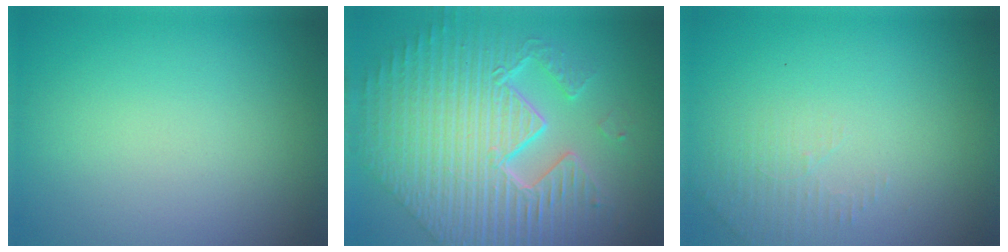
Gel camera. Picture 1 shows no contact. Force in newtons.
{"total": 11.7, "press": 7.5, "slide": 9.0}
{"total": 1.5, "press": 1.5, "slide": 0.4}